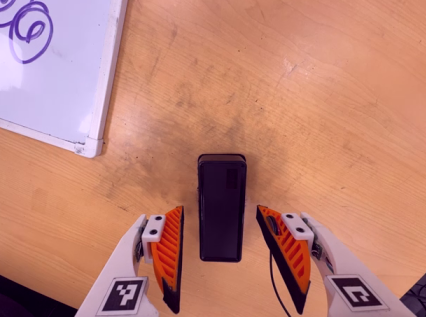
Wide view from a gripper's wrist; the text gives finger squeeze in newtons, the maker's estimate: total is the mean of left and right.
{"total": 0.0}